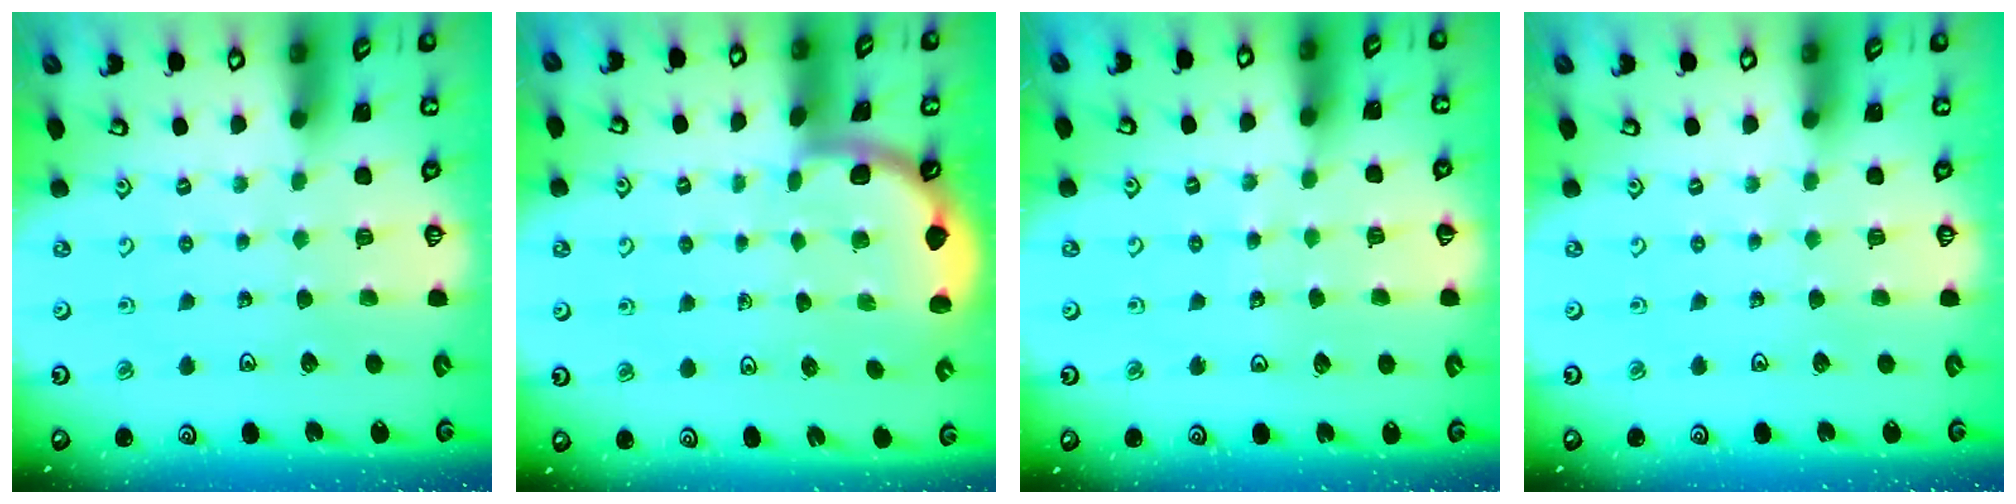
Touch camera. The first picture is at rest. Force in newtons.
{"total": 1.9, "press": 1.9, "slide": 0.0}
{"total": 4.9, "press": 4.8, "slide": 0.7}
{"total": 0.0}